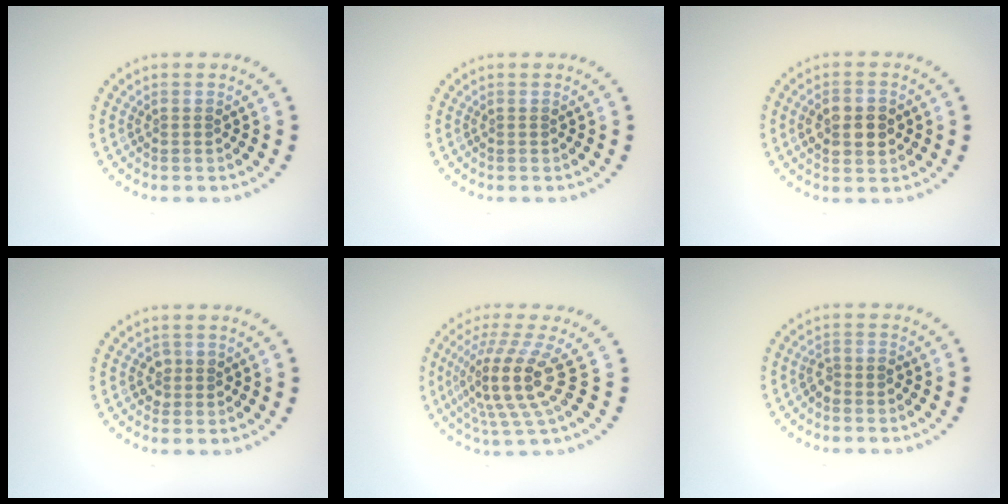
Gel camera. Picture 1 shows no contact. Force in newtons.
{"total": 0.0}
{"total": 3.9, "press": 3.9, "slide": 0.2}
{"total": 1.2, "press": 1.1, "slide": 0.4}
{"total": 5.3, "press": 3.9, "slide": 3.6}
{"total": 1.4, "press": 1.1, "slide": 0.8}